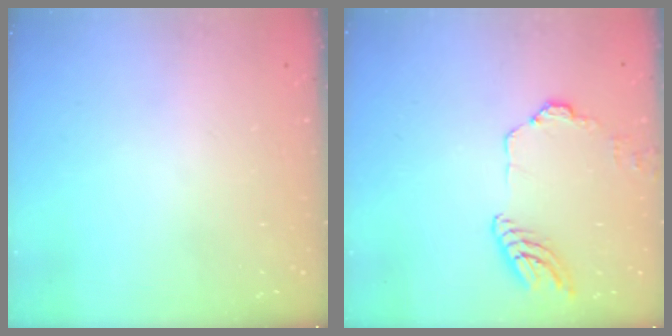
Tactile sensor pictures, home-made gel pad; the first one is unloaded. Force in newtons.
{"total": 11.4, "press": 11.3, "slide": 1.0}